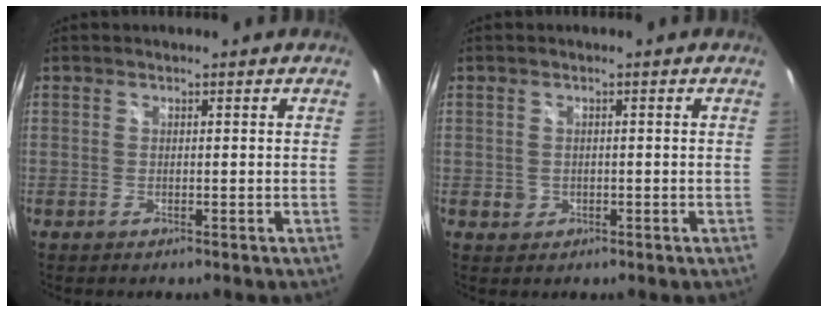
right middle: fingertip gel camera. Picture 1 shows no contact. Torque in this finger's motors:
{"motor_torque": [0.21, -0.23, 0.02, 0.02]}